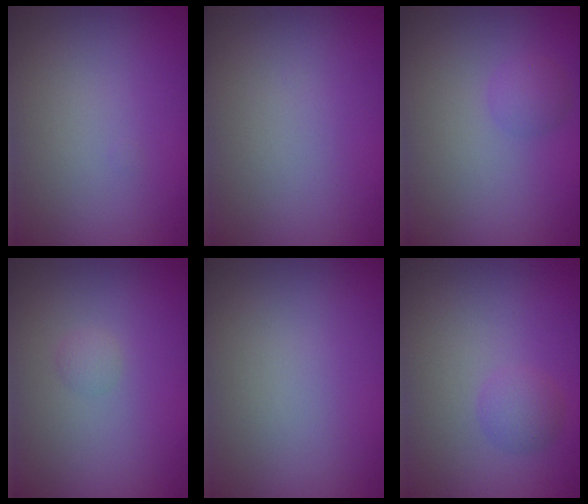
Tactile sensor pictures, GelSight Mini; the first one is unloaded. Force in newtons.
{"total": 0.0}
{"total": 1.2, "press": 1.2, "slide": 0.1}
{"total": 0.7, "press": 0.7, "slide": 0.0}
{"total": 0.0}
{"total": 1.5, "press": 1.5, "slide": 0.0}